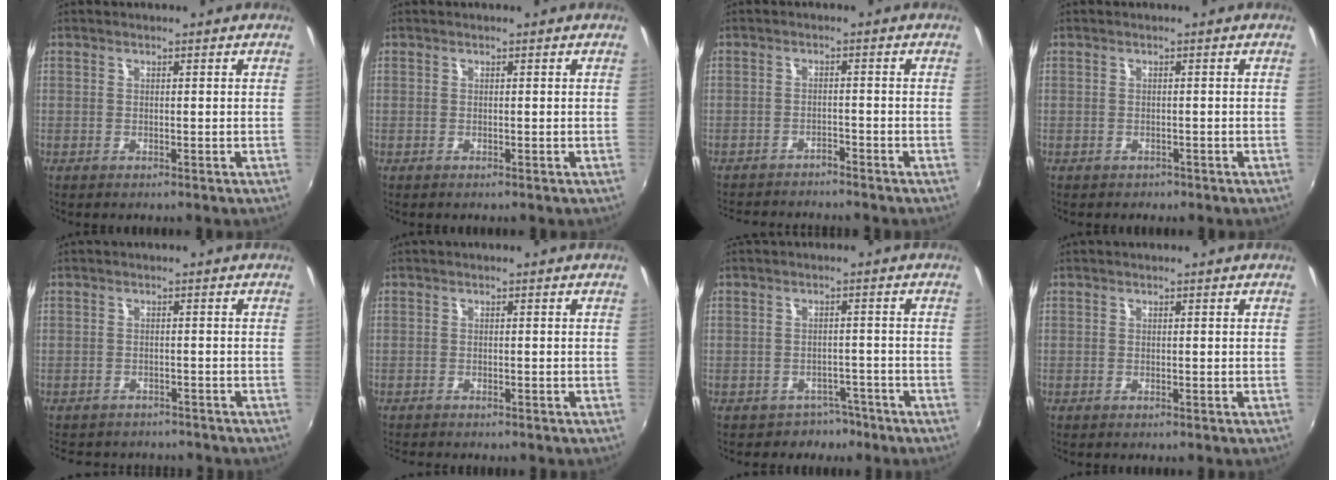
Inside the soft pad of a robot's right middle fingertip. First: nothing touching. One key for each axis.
{"total": 0.0}
{"total": 6.8, "fx": -6.4, "fy": 1.3, "fz": 1.8, "tx": -0.049, "ty": -0.008, "tz": -0.095}
{"total": 1.2, "fx": -0.8, "fy": 0.9, "fz": 0.2, "tx": -0.008, "ty": -0.003, "tz": -0.008}
{"total": 6.9, "fx": -6.0, "fy": 3.0, "fz": 1.7, "tx": -0.045, "ty": -0.006, "tz": -0.087}
{"total": 2.3, "fx": -2.2, "fy": 0.5, "fz": 0.7, "tx": -0.022, "ty": -0.011, "tz": -0.036}
{"total": 4.1, "fx": -3.0, "fy": 2.8, "fz": 0.0, "tx": -0.002, "ty": 0.013, "tz": -0.042}
{"total": 0.0}